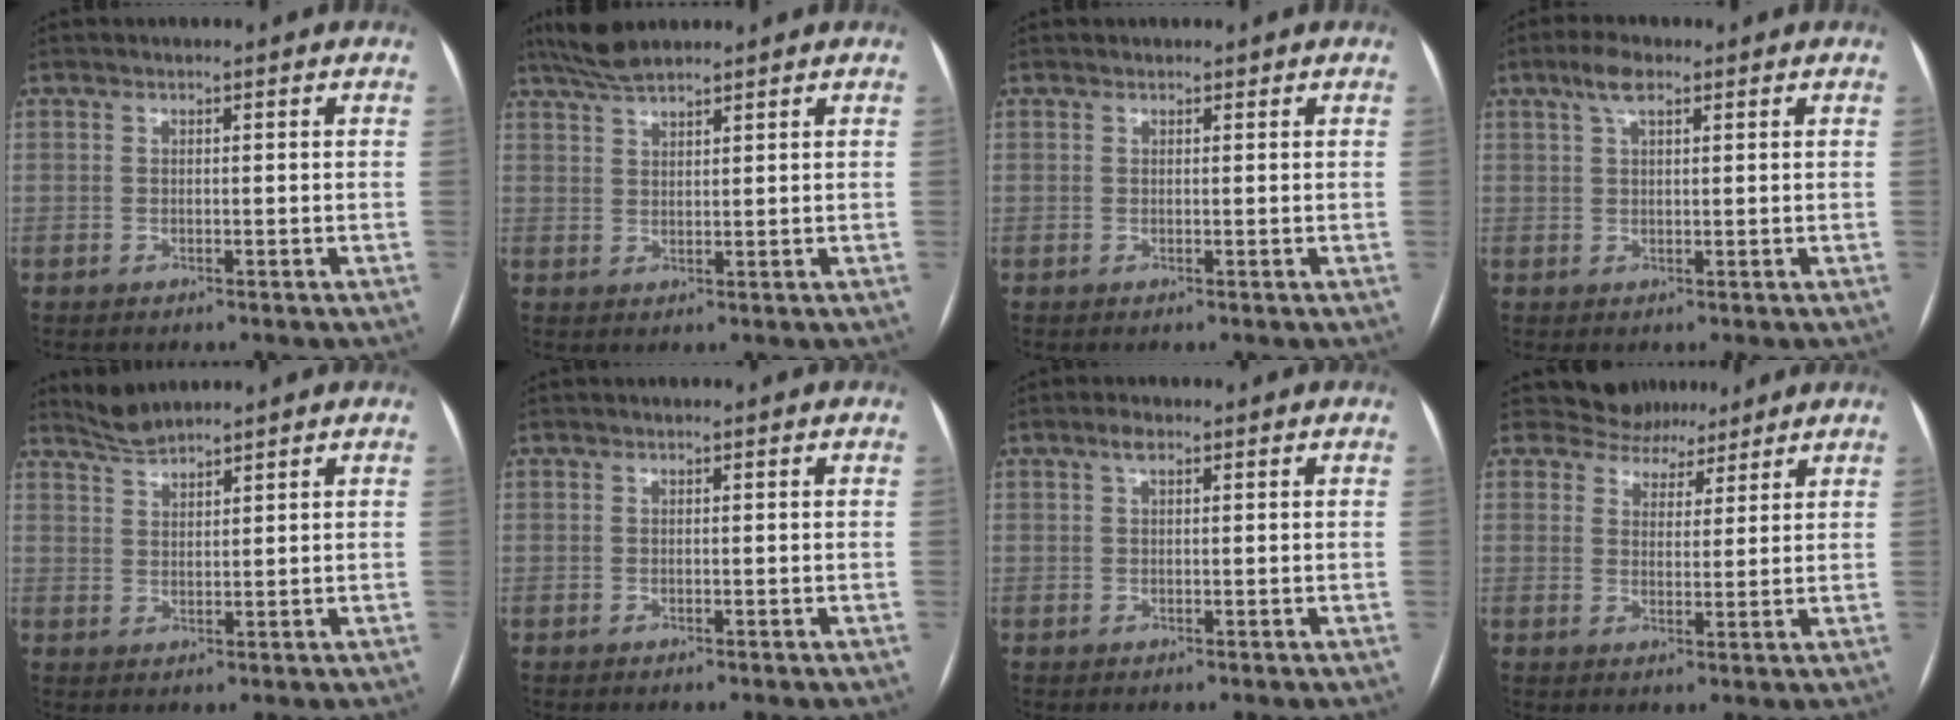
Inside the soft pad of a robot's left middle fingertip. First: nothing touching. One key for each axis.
{"total": 4.9, "fx": 4.3, "fy": 0.6, "fz": 2.2, "tx": -0.050, "ty": 0.019, "tz": 0.086}
{"total": 0.6, "fx": 0.5, "fy": 0.4, "fz": 0.0, "tx": -0.003, "ty": 0.008, "tz": 0.009}
{"total": 3.7, "fx": 2.2, "fy": 1.1, "fz": 2.7, "tx": -0.059, "ty": 0.013, "tz": 0.044}
{"total": 3.2, "fx": 3.2, "fy": -0.2, "fz": 0.1, "tx": -0.008, "ty": 0.007, "tz": 0.068}
{"total": 0.0}
{"total": 1.6, "fx": 0.9, "fy": 0.6, "fz": 1.2, "tx": -0.023, "ty": 0.010, "tz": 0.015}
{"total": 6.4, "fx": 5.7, "fy": 2.8, "fz": -0.2, "tx": 0.005, "ty": 0.010, "tz": 0.080}